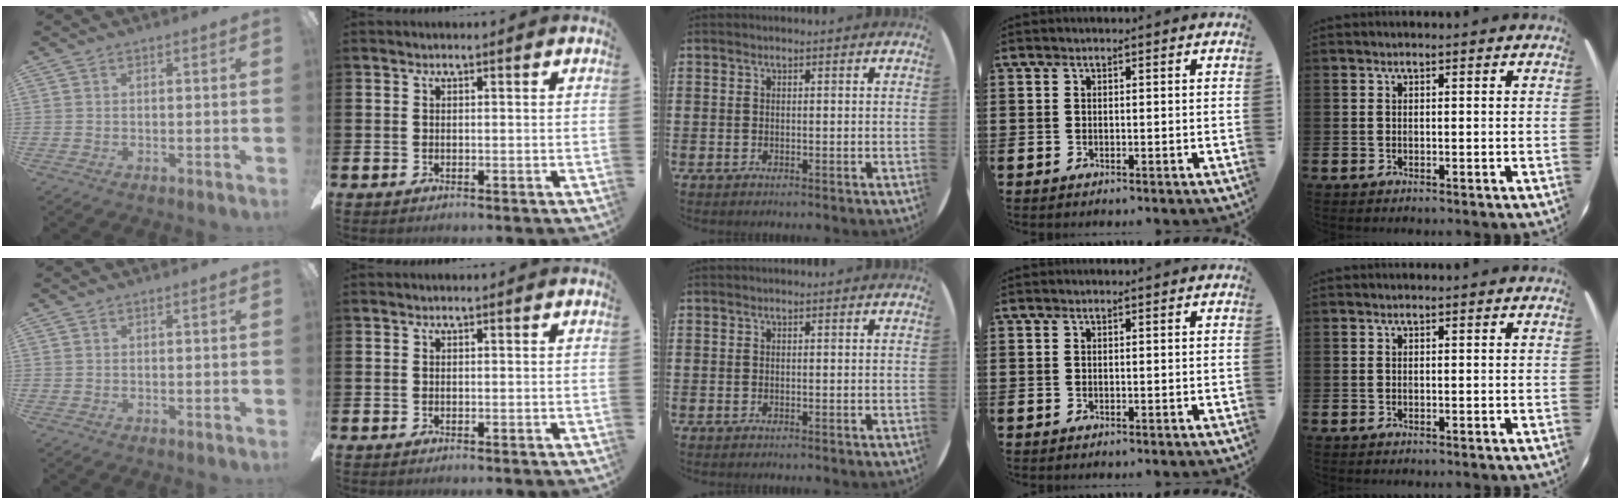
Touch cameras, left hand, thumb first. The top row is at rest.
{}